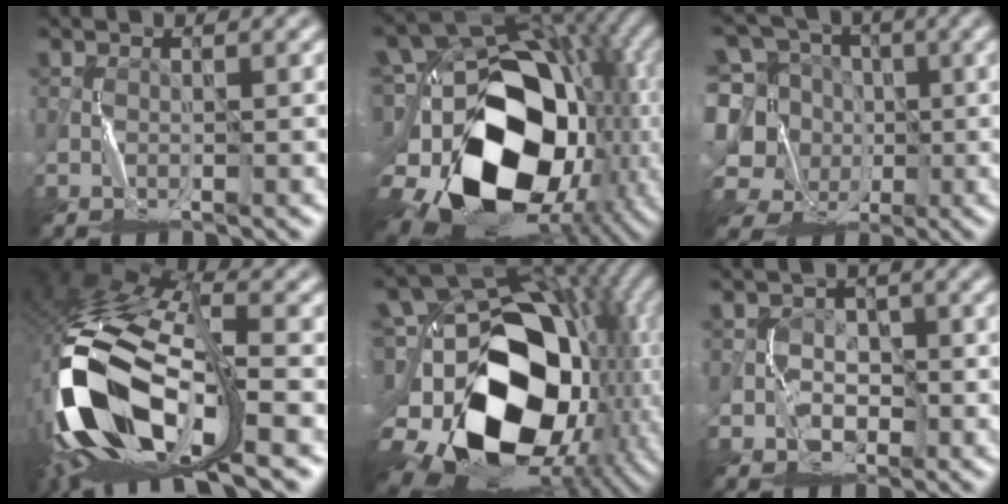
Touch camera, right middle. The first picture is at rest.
{"total": 17.4, "force": [-4.3, 12.4, 11.4], "torque": [-0.190, -0.001, -0.081]}
{"total": 11.5, "force": [-0.8, 10.4, 5.0], "torque": [-0.142, 0.028, -0.041]}
{"total": 17.2, "force": [-6.5, 8.0, 13.8], "torque": [-0.305, -0.015, -0.119]}
{"total": 18.1, "force": [-3.5, 12.6, 12.4], "torque": [-0.223, 0.001, -0.067]}
{"total": 2.5, "force": [-0.7, 2.3, 0.9], "torque": [-0.001, 0.001, -0.013]}